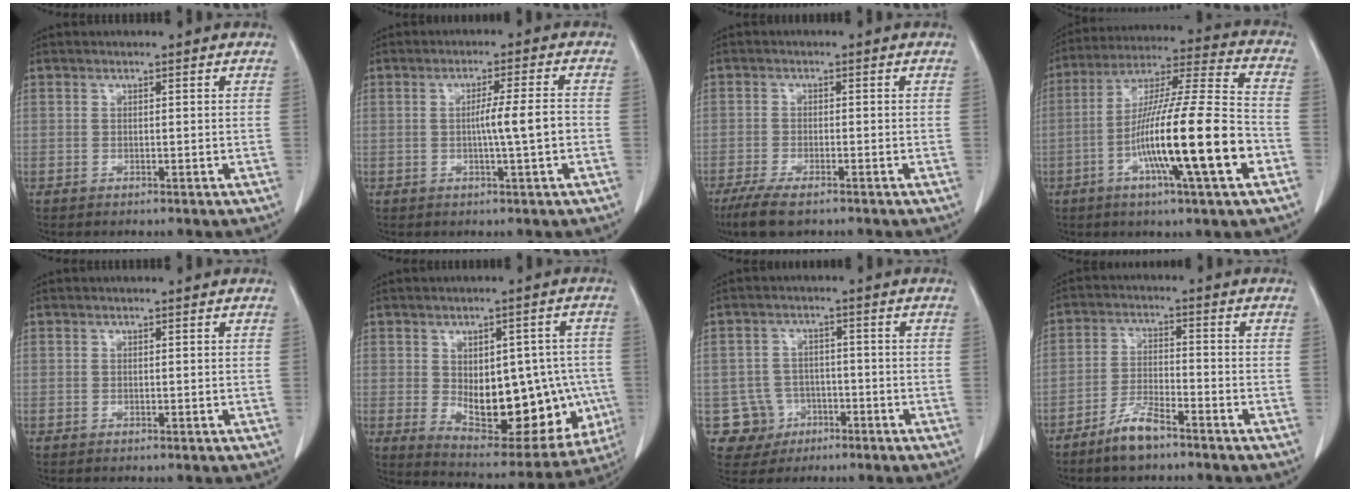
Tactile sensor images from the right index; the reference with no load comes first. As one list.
[{"total": 5.0, "force": [-0.8, -0.5, 4.9], "torque": [-0.078, -0.002, -0.015]}, {"total": 6.2, "force": [-4.5, 1.5, 4.0], "torque": [-0.074, -0.015, -0.075]}, {"total": 19.7, "force": [-6.2, 0.5, 18.8], "torque": [-0.326, -0.011, -0.111]}, {"total": 0.0}, {"total": 19.3, "force": [-2.6, 10.0, 16.3], "torque": [-0.217, 0.012, -0.006]}, {"total": 5.7, "force": [-1.9, 5.3, 0.2], "torque": [0.005, 0.013, -0.025]}, {"total": 5.7, "force": [-4.4, 1.2, 3.4], "torque": [-0.071, -0.004, -0.084]}]